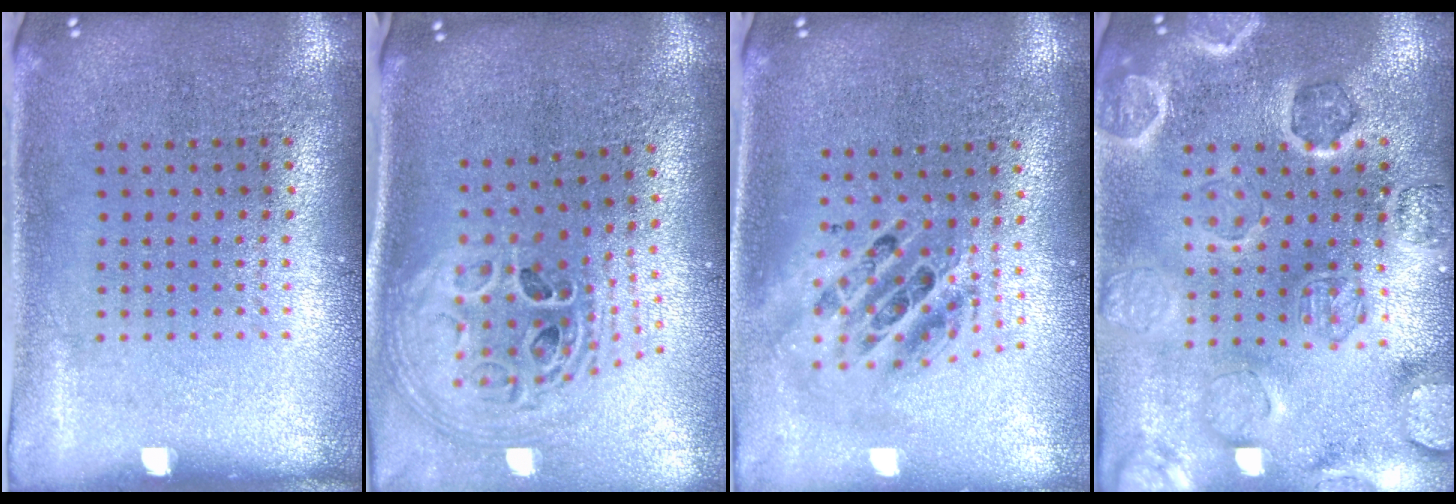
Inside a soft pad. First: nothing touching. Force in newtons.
{"total": 2.2, "press": 1.6, "slide": 1.5}
{"total": 2.0, "press": 1.6, "slide": 1.3}
{"total": 2.6, "press": 2.6, "slide": 0.2}